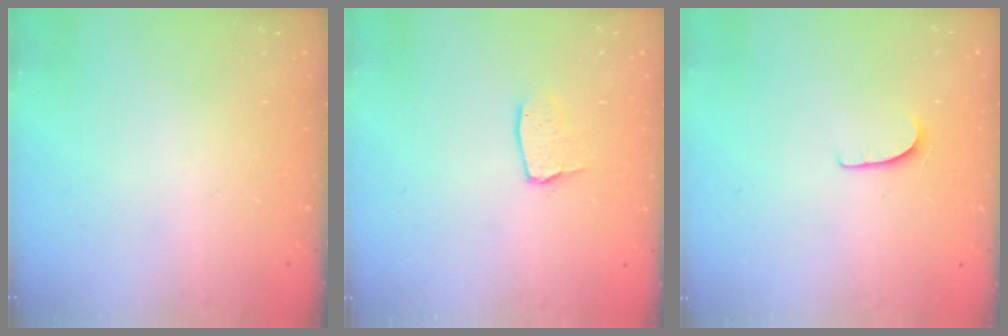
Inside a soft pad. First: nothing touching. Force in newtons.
{"total": 3.0, "press": 3.0, "slide": 0.2}
{"total": 5.1, "press": 5.1, "slide": 0.4}